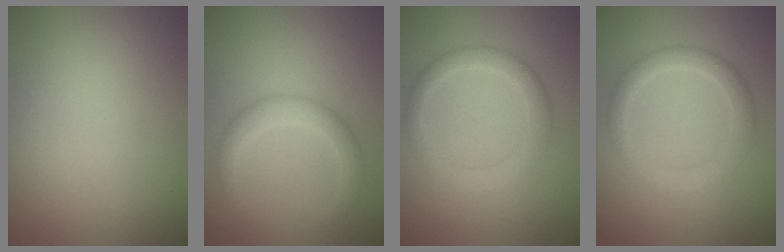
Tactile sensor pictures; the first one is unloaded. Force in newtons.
{"total": 2.4, "press": 2.4, "slide": 0.2}
{"total": 2.9, "press": 2.8, "slide": 0.1}
{"total": 2.9, "press": 2.9, "slide": 0.2}